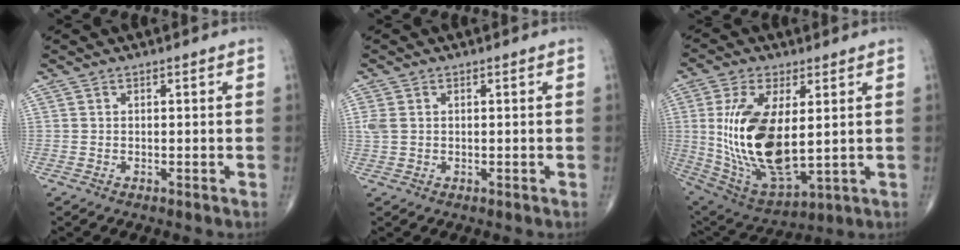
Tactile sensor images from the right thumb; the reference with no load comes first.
{"total": 2.3, "force": [0.4, 1.6, 1.6], "torque": [-0.055, 0.005, 0.010]}
{"total": 19.9, "force": [1.7, 9.2, 17.5], "torque": [-0.348, -0.022, 0.052]}